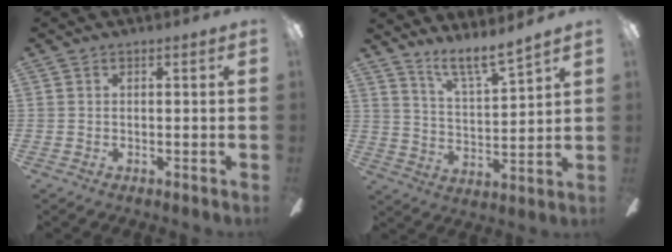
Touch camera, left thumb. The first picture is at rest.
{"total": 9.0, "force": [8.1, 0.8, 4.0], "torque": [-0.075, -0.056, 0.143]}